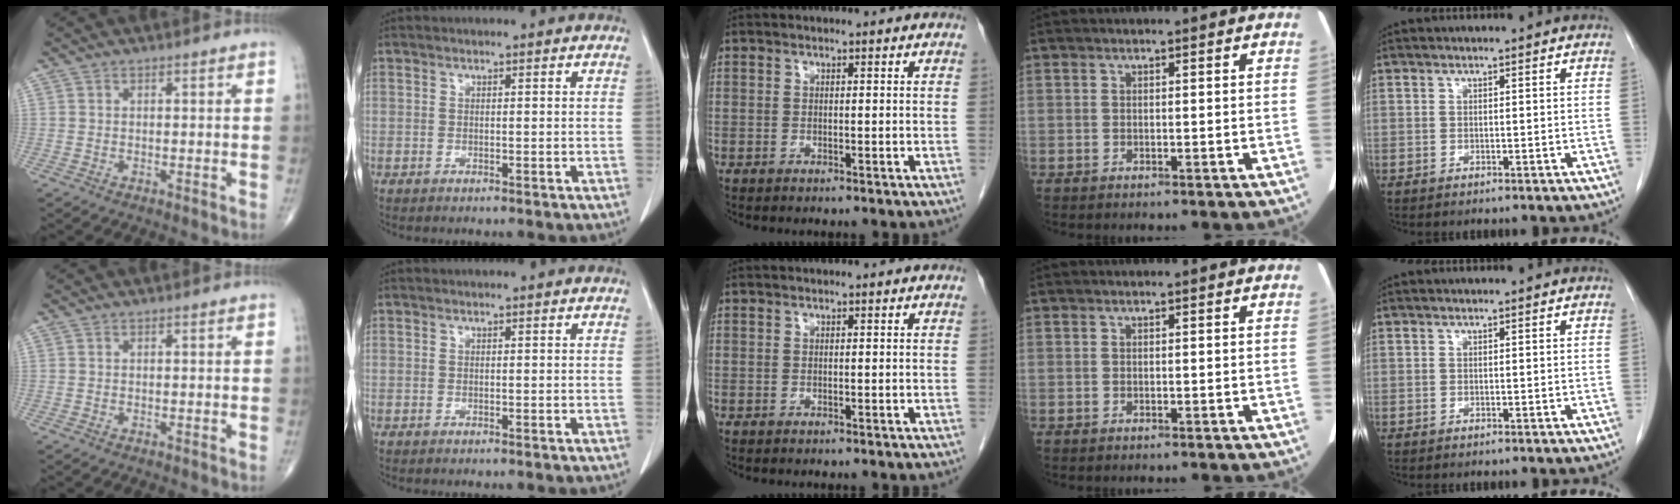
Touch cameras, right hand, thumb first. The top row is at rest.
{}